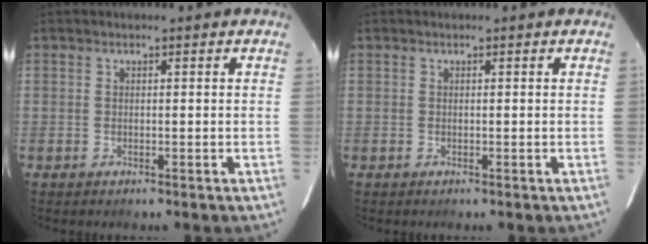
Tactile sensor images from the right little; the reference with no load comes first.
{"total": 0.0}